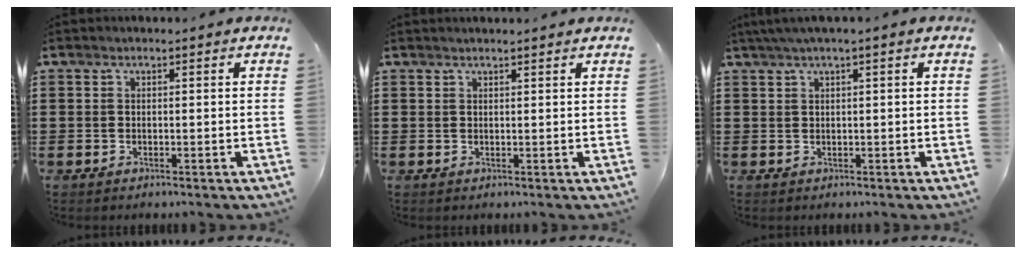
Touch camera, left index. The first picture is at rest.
{"total": 0.8, "force": [0.8, 0.0, 0.3], "torque": [-0.007, -0.001, 0.014]}
{"total": 1.7, "force": [0.5, -0.1, 1.6], "torque": [-0.027, -0.001, 0.009]}